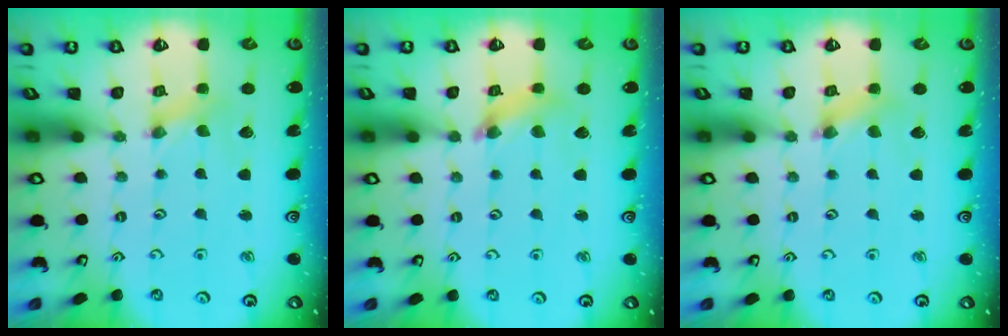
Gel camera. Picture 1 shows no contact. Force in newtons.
{"total": 5.6, "press": 5.6, "slide": 0.5}
{"total": 2.5, "press": 2.4, "slide": 0.3}